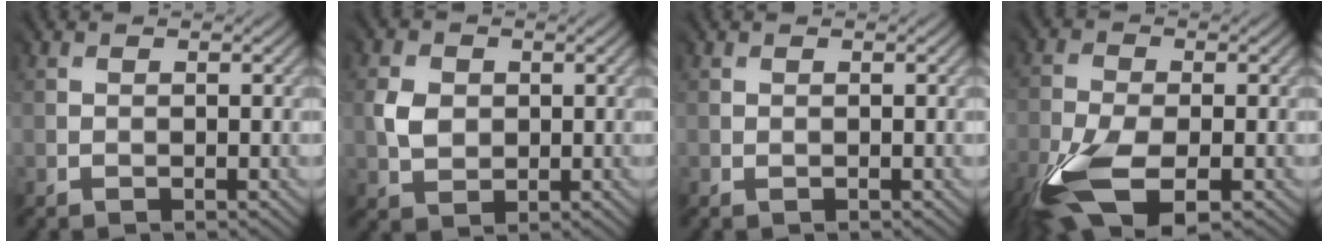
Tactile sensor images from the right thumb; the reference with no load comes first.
{"total": 2.7, "force": [0.5, 2.5, 0.7], "torque": [-0.025, -0.001, 0.009]}
{"total": 0.0}
{"total": 11.1, "force": [-6.0, 4.7, 8.1], "torque": [-0.197, -0.028, -0.121]}